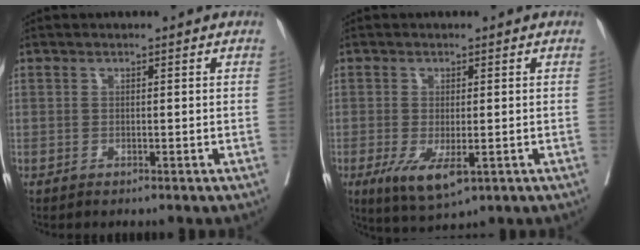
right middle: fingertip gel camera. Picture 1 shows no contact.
{"total": 6.3, "force": [-2.4, 2.1, 5.4], "torque": [-0.096, -0.019, -0.030]}